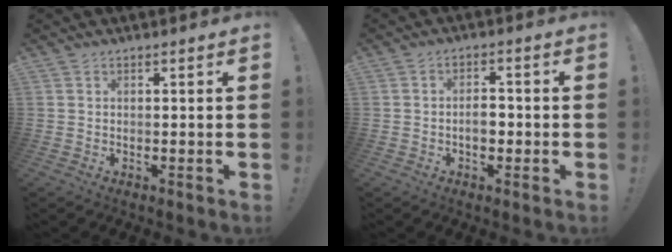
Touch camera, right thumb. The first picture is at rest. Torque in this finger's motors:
{"motor_torque": [0.45, 0.51, 0.30, -0.24, 0.00]}